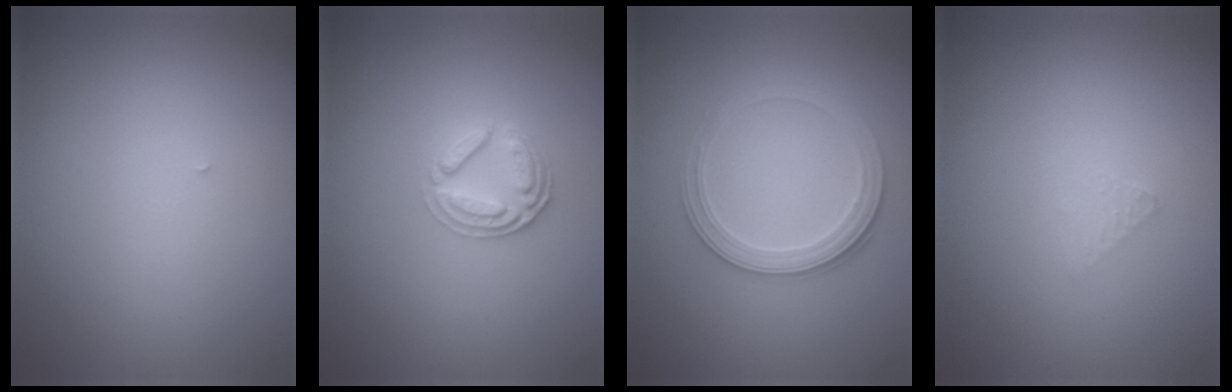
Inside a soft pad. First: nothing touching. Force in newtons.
{"total": 2.6, "press": 2.5, "slide": 0.8}
{"total": 2.8, "press": 2.7, "slide": 0.7}
{"total": 0.8, "press": 0.8, "slide": 0.1}